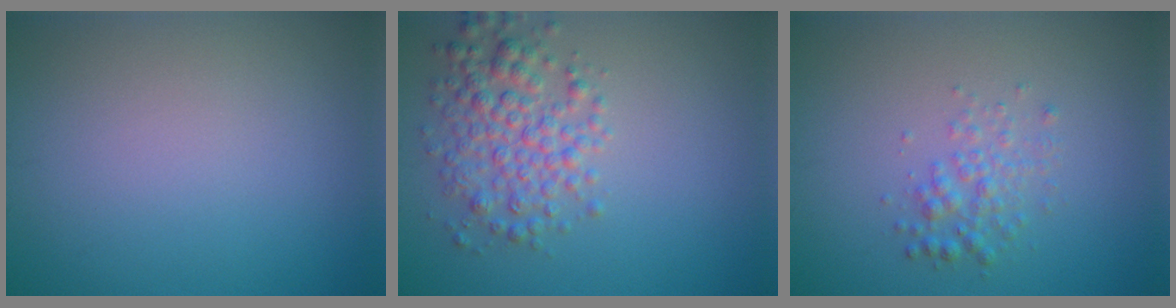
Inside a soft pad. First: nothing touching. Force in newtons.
{"total": 4.0, "press": 4.0, "slide": 0.1}
{"total": 2.1, "press": 2.1, "slide": 0.0}